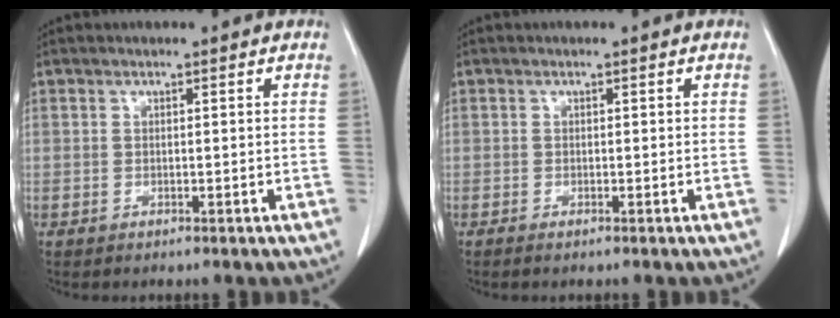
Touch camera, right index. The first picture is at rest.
{"total": 0.5, "force": [-0.4, 0.0, 0.4], "torque": [-0.007, -0.002, -0.007]}